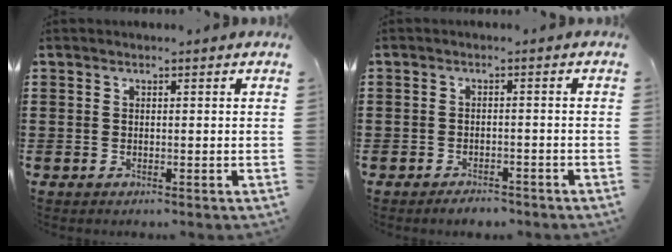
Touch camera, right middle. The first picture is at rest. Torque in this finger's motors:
{"motor_torque": [0.93, 0.12, -0.03, 0.02]}